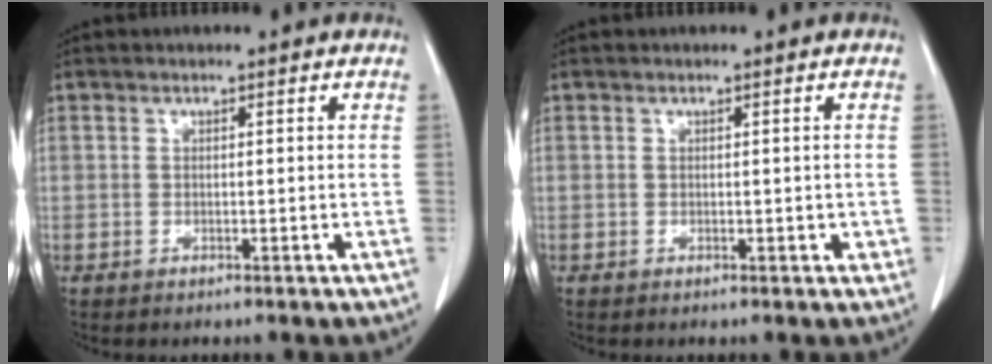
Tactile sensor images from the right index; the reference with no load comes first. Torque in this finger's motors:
{"motor_torque": [-0.06, 0.02, 0.01, 0.01]}